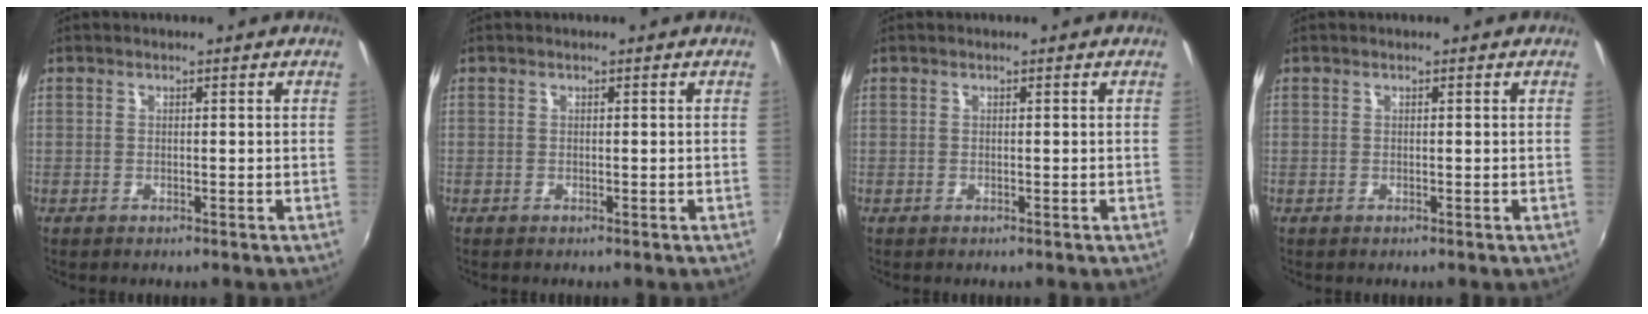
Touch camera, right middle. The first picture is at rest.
{"total": 0.0}
{"total": 0.0}
{"total": 0.0}